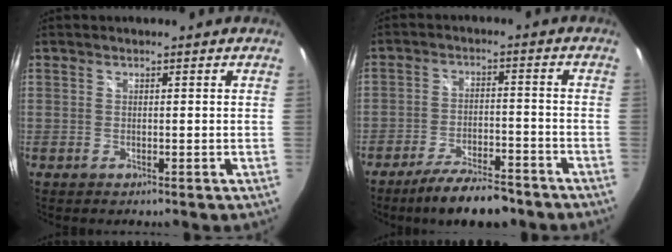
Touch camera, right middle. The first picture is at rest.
{"total": 11.1, "force": [-9.1, 2.9, 5.7], "torque": [-0.115, -0.008, -0.143]}